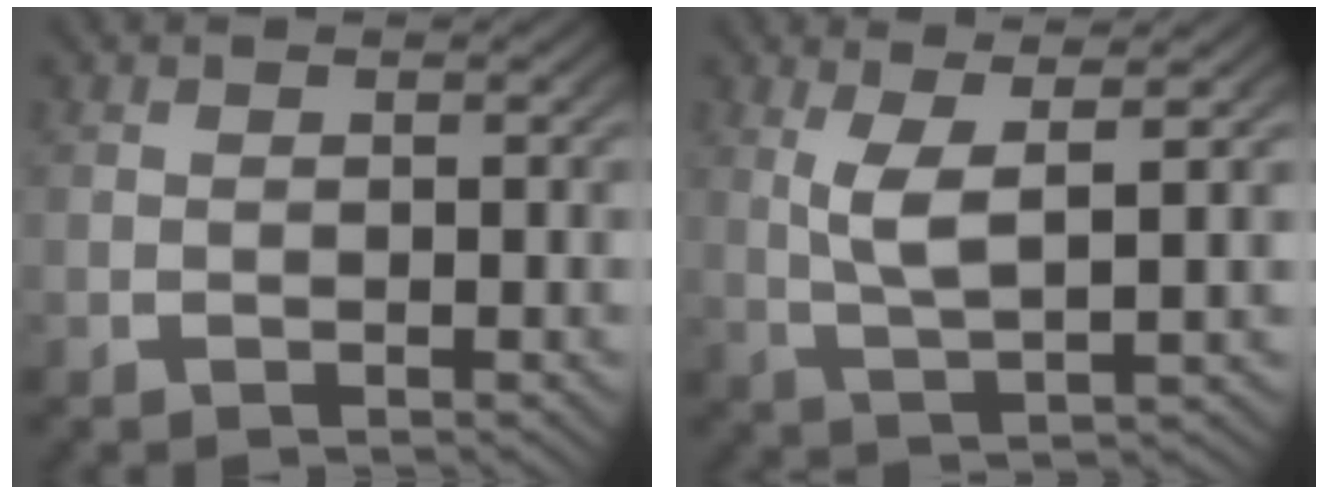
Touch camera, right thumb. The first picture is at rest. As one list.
[{"total": 4.8, "force": [2.0, 1.3, 4.2], "torque": [-0.084, -0.005, 0.043]}]